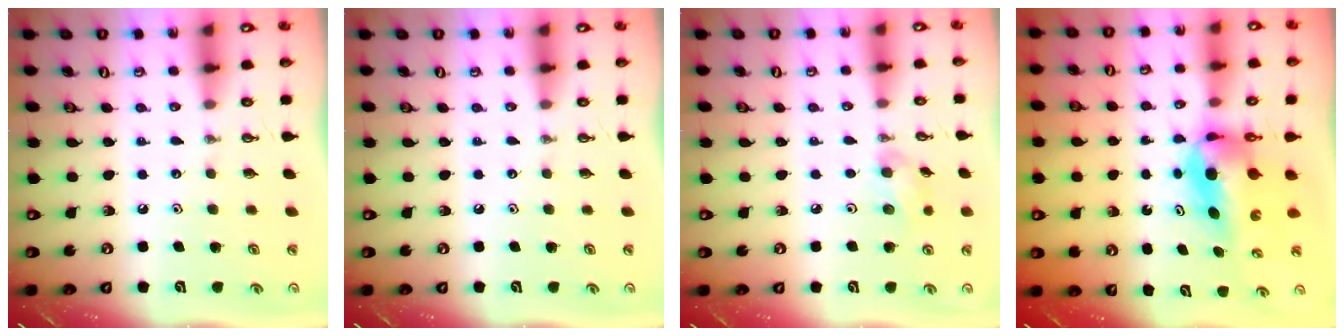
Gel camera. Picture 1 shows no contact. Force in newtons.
{"total": 0.0}
{"total": 5.9, "press": 5.5, "slide": 2.1}
{"total": 7.4, "press": 6.9, "slide": 2.5}